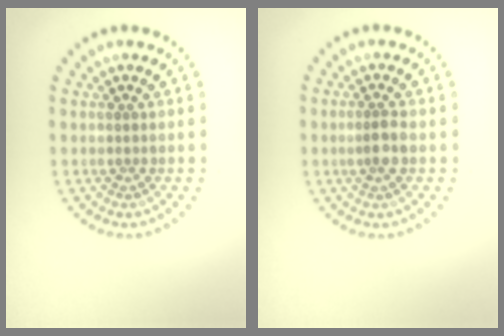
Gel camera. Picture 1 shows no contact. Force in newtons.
{"total": 1.9, "press": 1.7, "slide": 0.8}